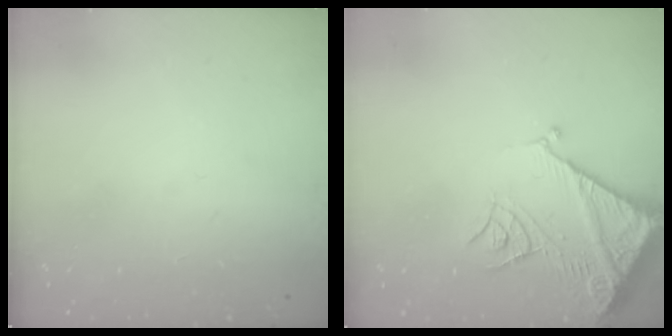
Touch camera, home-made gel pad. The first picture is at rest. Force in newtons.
{"total": 13.7, "press": 13.6, "slide": 1.6}